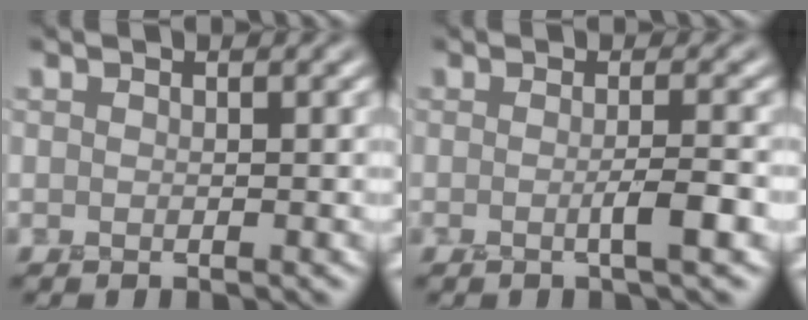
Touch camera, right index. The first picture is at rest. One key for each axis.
{"total": 2.1, "fx": -0.5, "fy": 0.0, "fz": 2.1, "tx": -0.037, "ty": 0.005, "tz": -0.010}